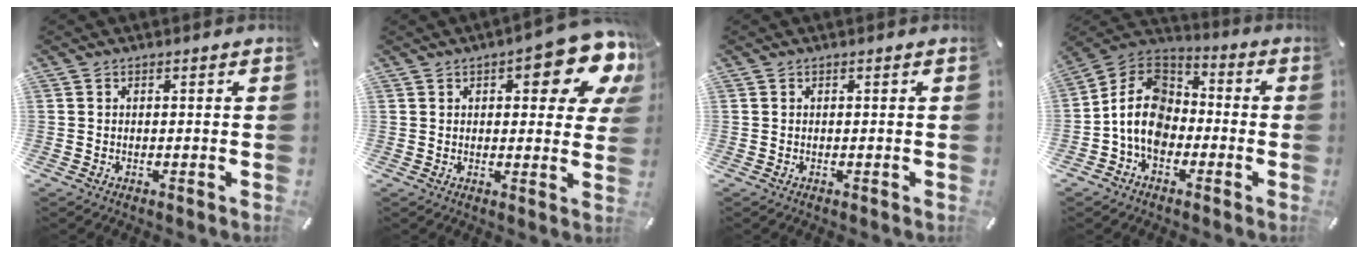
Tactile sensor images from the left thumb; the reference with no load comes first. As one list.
[{"total": 14.7, "force": [7.4, 5.5, 11.4], "torque": [-0.134, -0.051, 0.117]}, {"total": 0.0}, {"total": 11.1, "force": [-4.1, 8.5, 5.9], "torque": [-0.142, 0.024, -0.081]}]